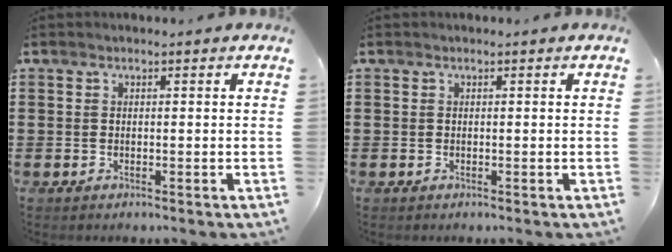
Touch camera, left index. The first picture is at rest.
{"total": 0.0}